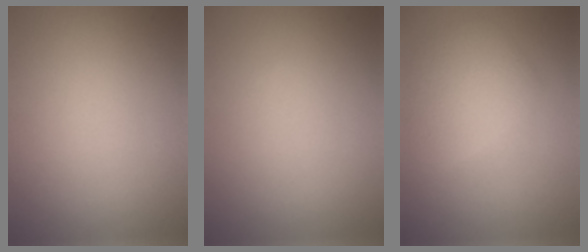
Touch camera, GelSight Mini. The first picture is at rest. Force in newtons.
{"total": 0.0}
{"total": 2.9, "press": 2.9, "slide": 0.0}